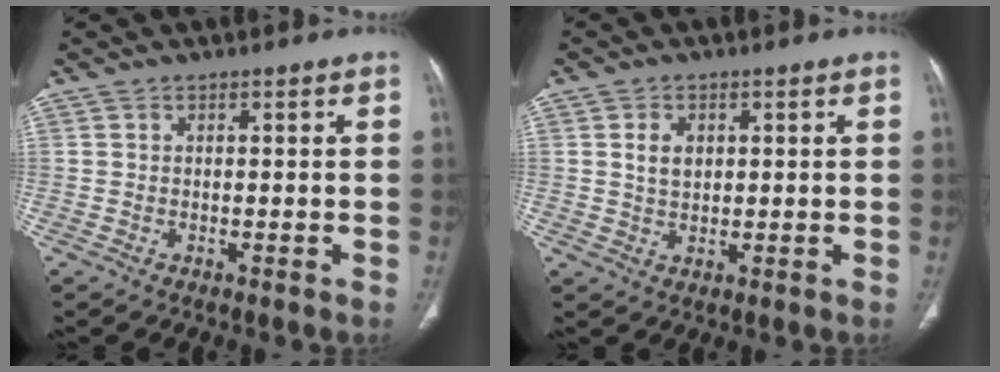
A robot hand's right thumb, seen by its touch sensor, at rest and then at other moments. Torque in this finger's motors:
{"motor_torque": [0.25, 0.25, 0.16, -0.26, 0.01]}